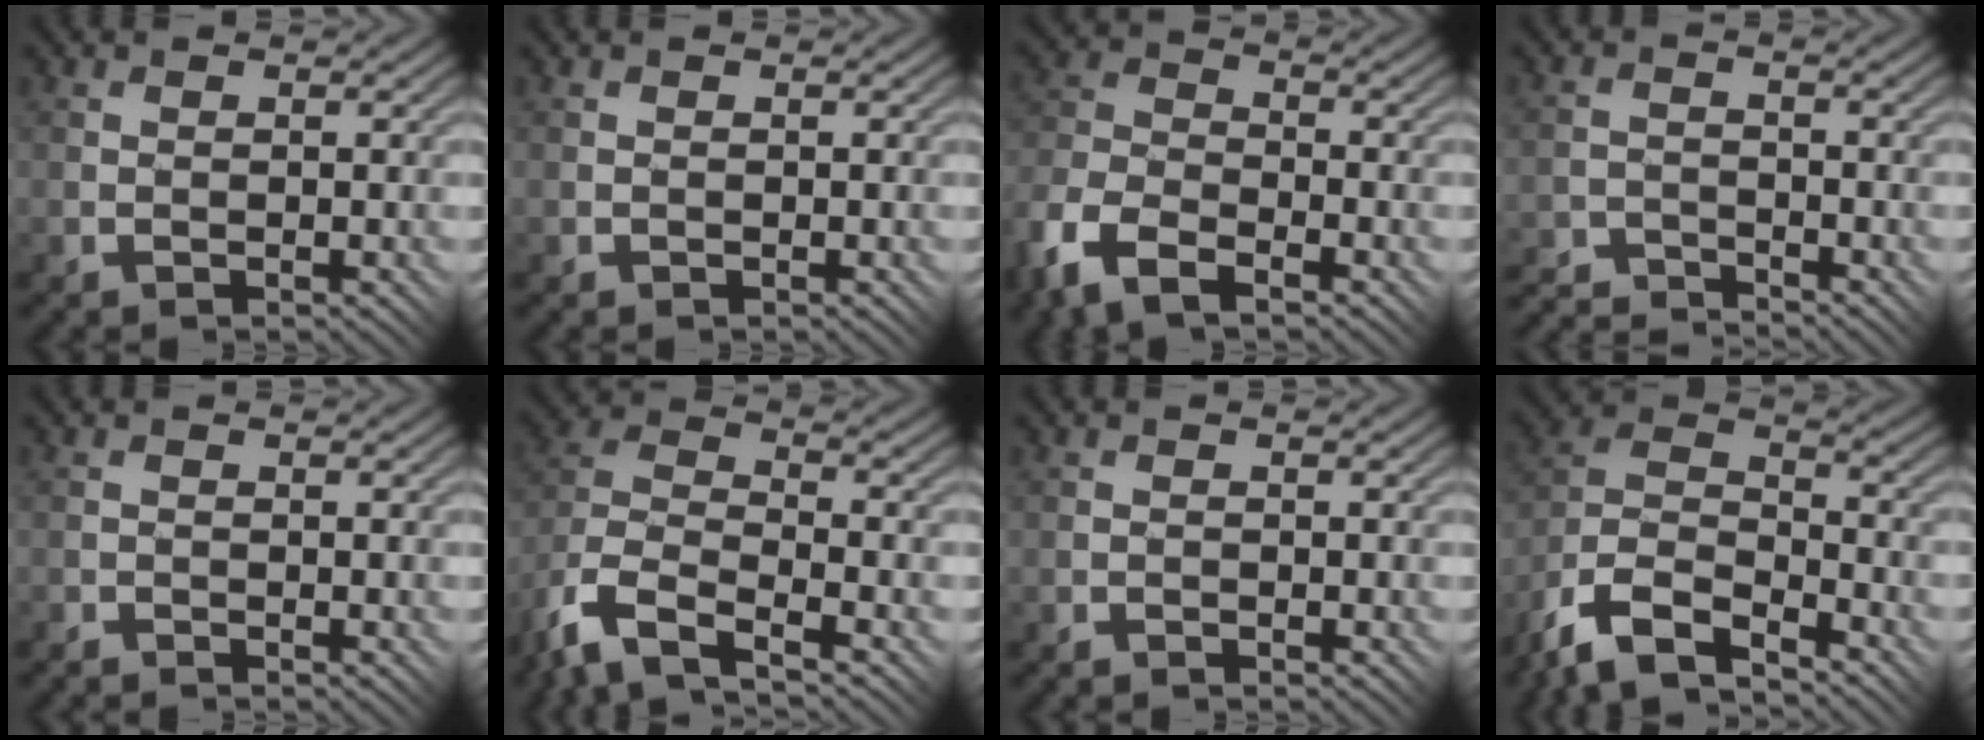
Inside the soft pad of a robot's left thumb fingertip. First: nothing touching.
{"total": 0.0}
{"total": 9.9, "force": [-6.3, 5.1, 5.7], "torque": [-0.137, -0.018, -0.129]}
{"total": 5.6, "force": [-5.5, 0.7, 0.3], "torque": [0.001, 0.005, -0.098]}
{"total": 0.9, "force": [-0.7, -0.2, -0.5], "torque": [0.012, 0.003, -0.017]}
{"total": 10.7, "force": [-7.6, 3.5, 6.8], "torque": [-0.150, -0.008, -0.160]}
{"total": 0.6, "force": [-0.6, -0.1, -0.2], "torque": [0.007, 0.003, -0.013]}
{"total": 12.4, "force": [-9.5, 4.6, 6.6], "torque": [-0.146, -0.003, -0.193]}